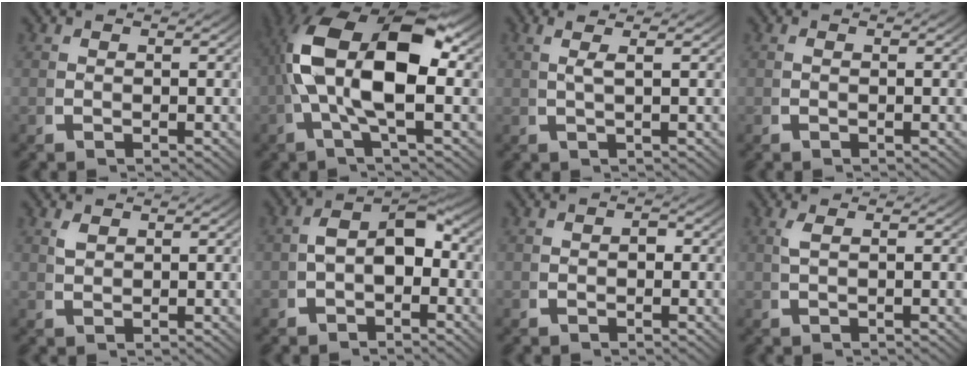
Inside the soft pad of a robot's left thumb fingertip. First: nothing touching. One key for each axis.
{"total": 13.9, "fx": 1.5, "fy": 7.1, "fz": 11.8, "tx": -0.233, "ty": -0.014, "tz": 0.020}
{"total": 2.2, "fx": 1.2, "fy": -0.2, "fz": 1.8, "tx": -0.034, "ty": 0.007, "tz": 0.023}
{"total": 0.0}
{"total": 1.2, "fx": 1.1, "fy": 0.0, "fz": 0.5, "tx": -0.008, "ty": 0.004, "tz": 0.028}
{"total": 5.9, "fx": -0.6, "fy": 3.7, "fz": 4.5, "tx": -0.074, "ty": -0.007, "tz": -0.008}
{"total": 0.9, "fx": -0.2, "fy": 0.6, "fz": 0.6, "tx": -0.012, "ty": -0.003, "tz": -0.005}
{"total": 1.1, "fx": 0.6, "fy": -0.2, "fz": 1.0, "tx": -0.025, "ty": 0.004, "tz": 0.014}